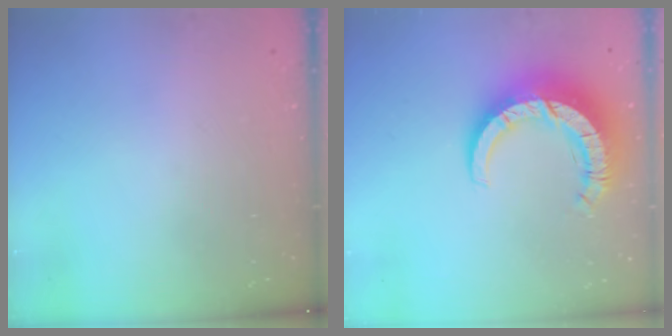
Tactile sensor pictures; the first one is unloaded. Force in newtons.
{"total": 11.6, "press": 11.5, "slide": 1.3}